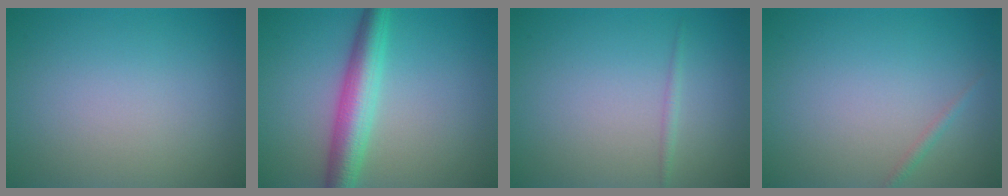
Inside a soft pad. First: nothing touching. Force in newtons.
{"total": 5.0, "press": 5.0, "slide": 0.0}
{"total": 0.7, "press": 0.7, "slide": 0.1}
{"total": 0.7, "press": 0.7, "slide": 0.0}